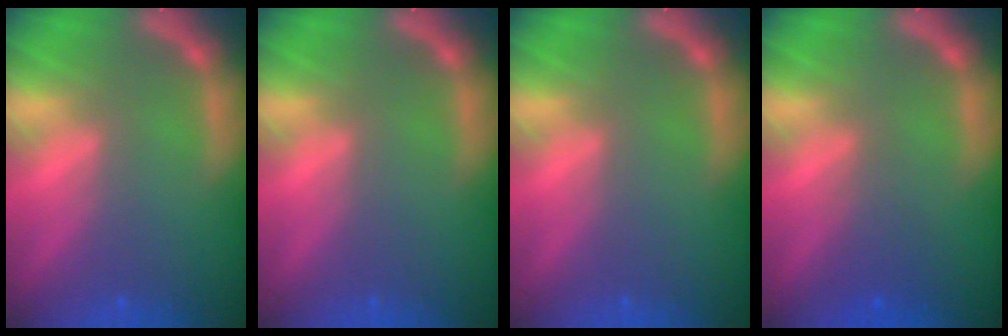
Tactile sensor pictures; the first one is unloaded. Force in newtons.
{"total": 0.0}
{"total": 0.0}
{"total": 1.9}